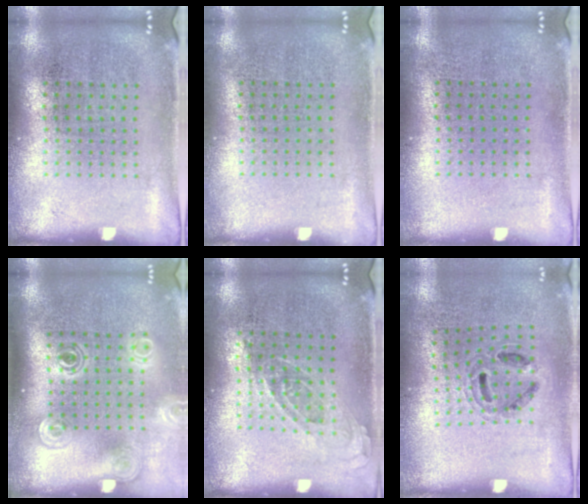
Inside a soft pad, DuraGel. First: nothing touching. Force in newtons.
{"total": 0.0}
{"total": 0.0}
{"total": 1.8, "press": 1.4, "slide": 1.2}
{"total": 0.7, "press": 0.7, "slide": 0.3}
{"total": 0.9, "press": 0.8, "slide": 0.4}